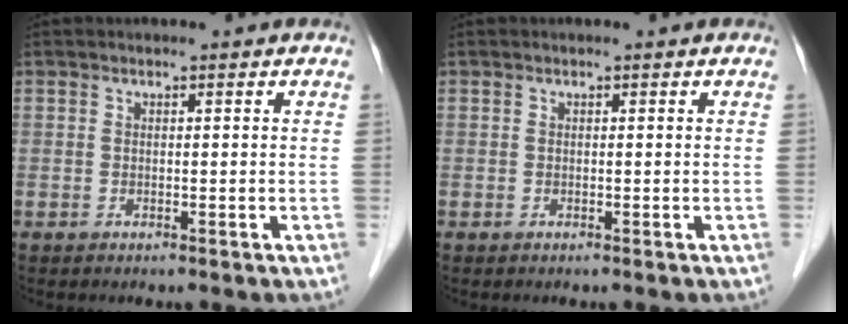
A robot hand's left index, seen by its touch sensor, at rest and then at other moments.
{"total": 0.0}